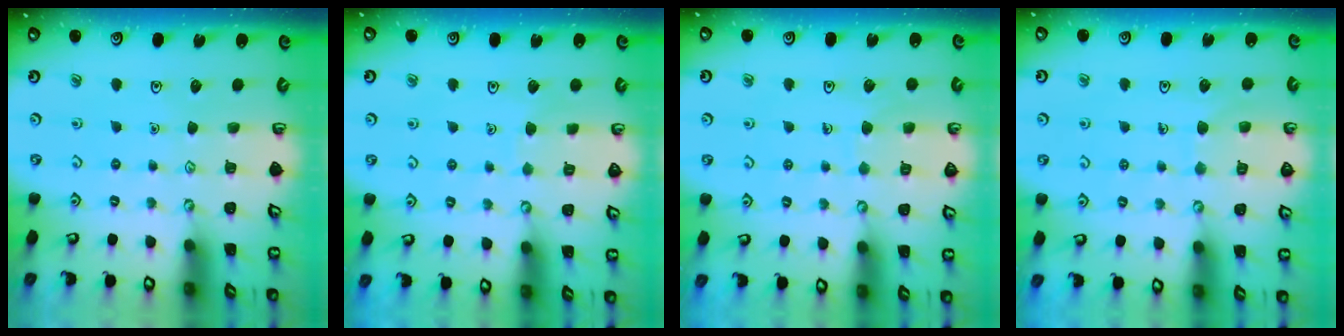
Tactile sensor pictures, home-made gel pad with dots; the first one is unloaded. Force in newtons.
{"total": 3.2, "press": 3.2, "slide": 0.3}
{"total": 4.7, "press": 4.7, "slide": 0.3}
{"total": 6.0, "press": 6.0, "slide": 0.5}